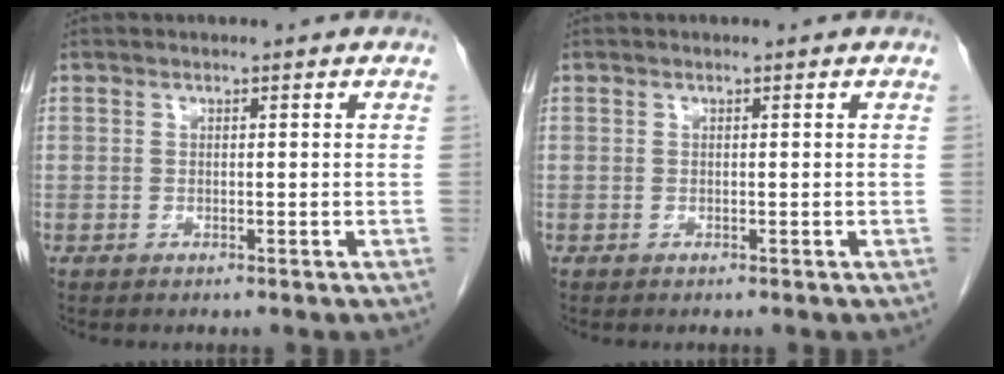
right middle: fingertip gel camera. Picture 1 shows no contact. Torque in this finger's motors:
{"motor_torque": [0.36, -0.21, -0.01, 0.01]}